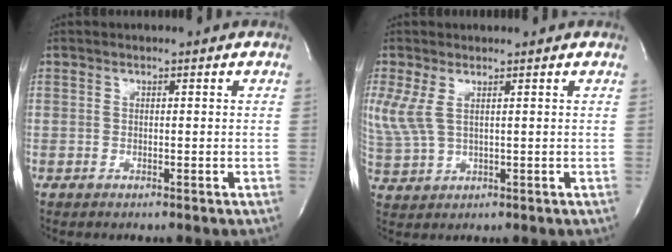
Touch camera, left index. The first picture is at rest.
{"total": 5.4, "force": [2.2, 2.1, 4.5], "torque": [-0.137, 0.008, 0.055]}